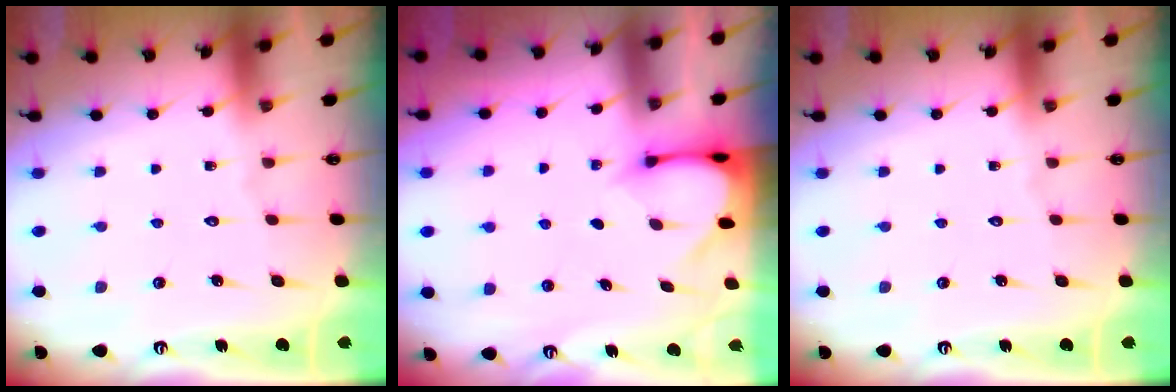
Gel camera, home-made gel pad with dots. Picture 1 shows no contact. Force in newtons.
{"total": 3.2, "press": 3.2, "slide": 0.3}
{"total": 0.0}